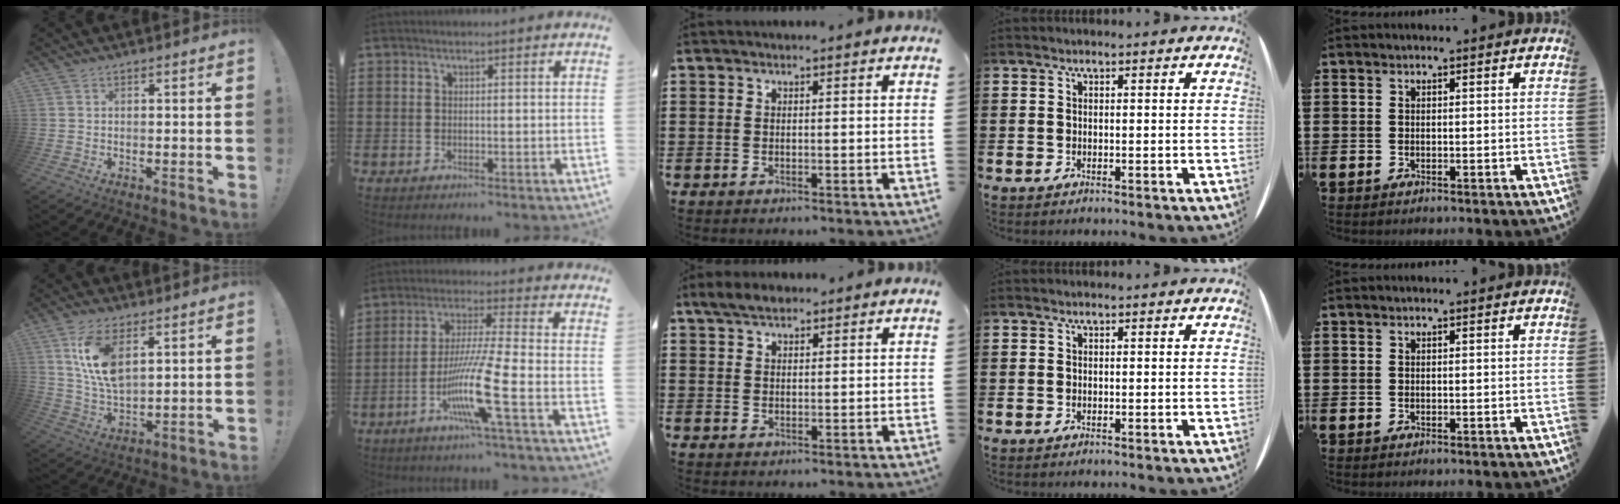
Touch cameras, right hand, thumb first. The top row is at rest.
{"thumb": {"total": 11.8, "force": [5.4, 5.7, 8.8], "torque": [-0.175, -0.025, 0.095]}, "index": {"total": 11.5, "force": [-4.6, 0.1, 10.6], "torque": [-0.223, -0.016, -0.095]}, "middle": {"total": 2.7, "force": [2.3, 0.8, 1.1], "torque": [-0.027, 0.006, 0.045]}}